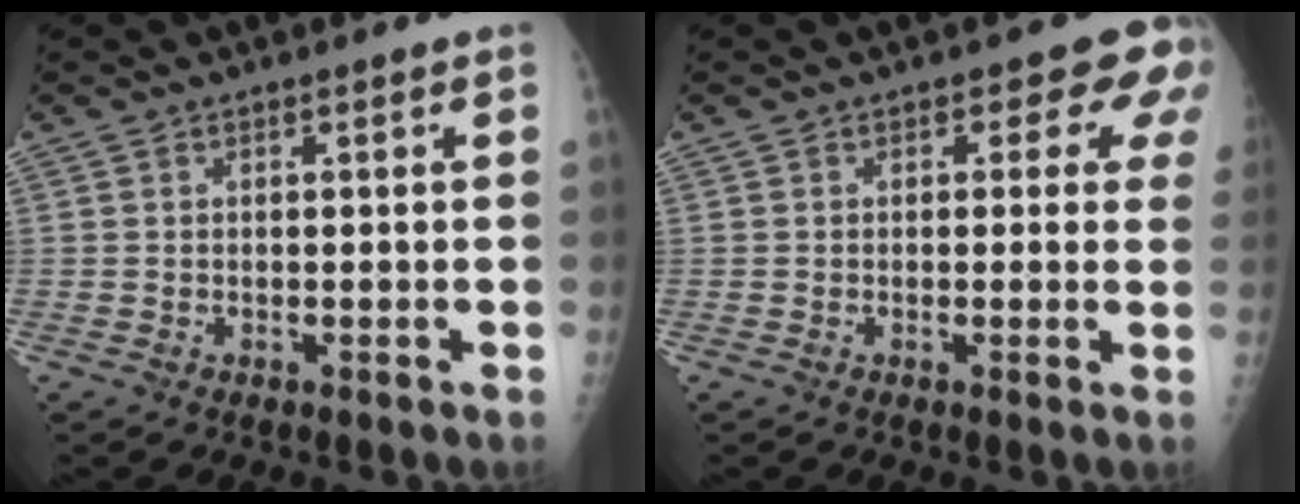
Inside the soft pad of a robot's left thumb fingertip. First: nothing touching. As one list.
[{"total": 5.9, "force": [2.8, 3.5, 3.8], "torque": [0.002, -0.005, 0.016]}]